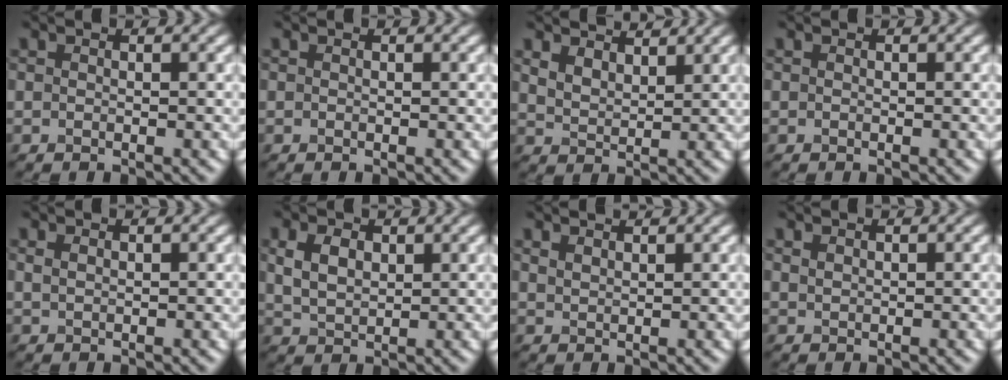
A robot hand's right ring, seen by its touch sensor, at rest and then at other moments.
{"total": 0.0}
{"total": 4.1, "force": [3.4, 1.6, 1.6], "torque": [-0.040, -0.001, 0.059]}
{"total": 0.0}
{"total": 0.8, "force": [0.6, 0.3, 0.4], "torque": [-0.012, 0.000, 0.014]}
{"total": 3.1, "force": [1.2, 2.0, 2.1], "torque": [-0.050, 0.001, 0.027]}
{"total": 1.8, "force": [1.6, 0.5, 0.6], "torque": [-0.010, 0.002, 0.026]}
{"total": 0.6, "force": [0.5, 0.3, 0.2], "torque": [-0.007, -0.001, 0.014]}